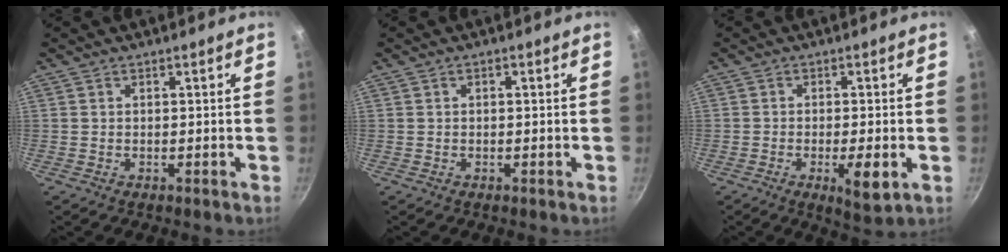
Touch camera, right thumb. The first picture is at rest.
{"total": 0.6, "force": [0.1, 0.3, 0.5], "torque": [-0.011, 0.006, 0.003]}
{"total": 5.9, "force": [-1.7, 1.5, 5.5], "torque": [-0.092, -0.002, -0.019]}